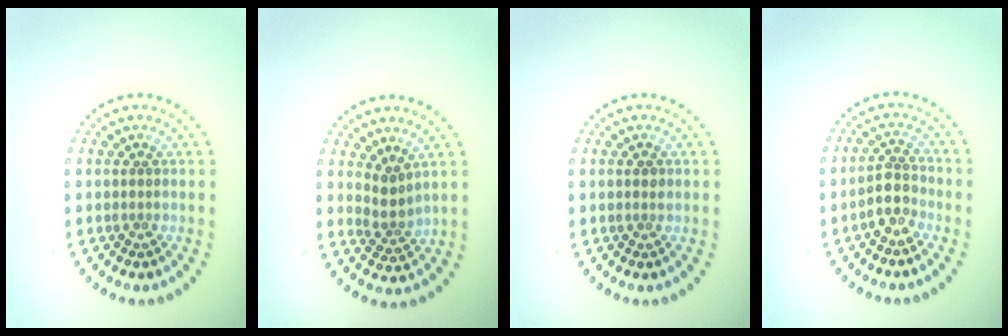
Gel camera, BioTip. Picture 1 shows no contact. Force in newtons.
{"total": 2.2, "press": 1.4, "slide": 1.6}
{"total": 0.7, "press": 0.7, "slide": 0.1}
{"total": 2.5, "press": 2.1, "slide": 1.2}